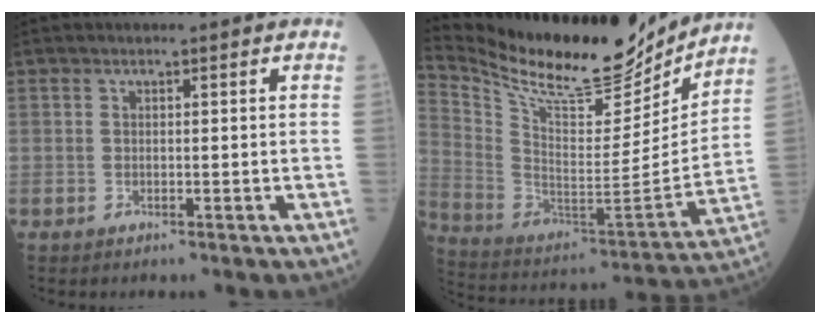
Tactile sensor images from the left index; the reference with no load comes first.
{"total": 23.3, "force": [21.1, 4.4, 8.8], "torque": [-0.178, -0.042, 0.342]}